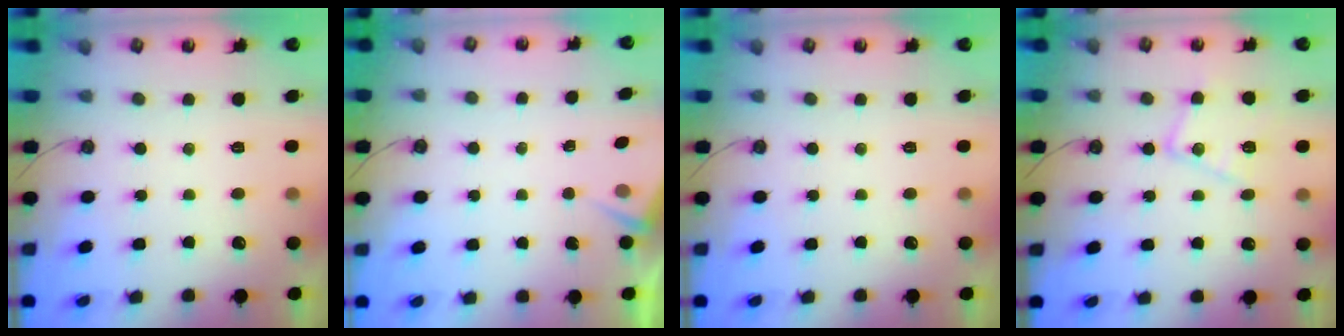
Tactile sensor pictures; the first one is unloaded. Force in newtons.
{"total": 2.5, "press": 2.5, "slide": 0.4}
{"total": 0.0}
{"total": 13.4, "press": 13.4, "slide": 1.0}